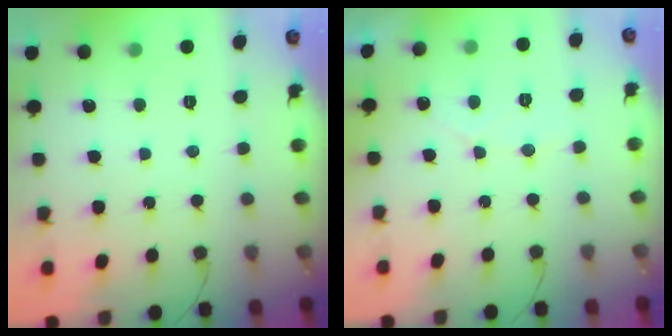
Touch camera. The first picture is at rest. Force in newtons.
{"total": 3.9, "press": 3.9, "slide": 0.1}